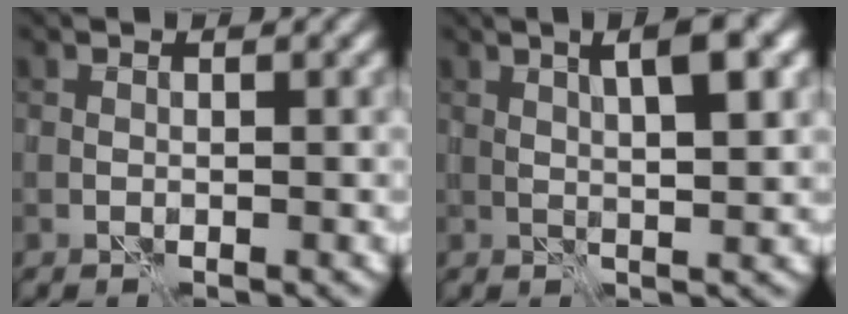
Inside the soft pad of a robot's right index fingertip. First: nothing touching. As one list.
[{"total": 4.4, "force": [1.7, 0.9, 4.0], "torque": [-0.061, 0.006, 0.027]}]